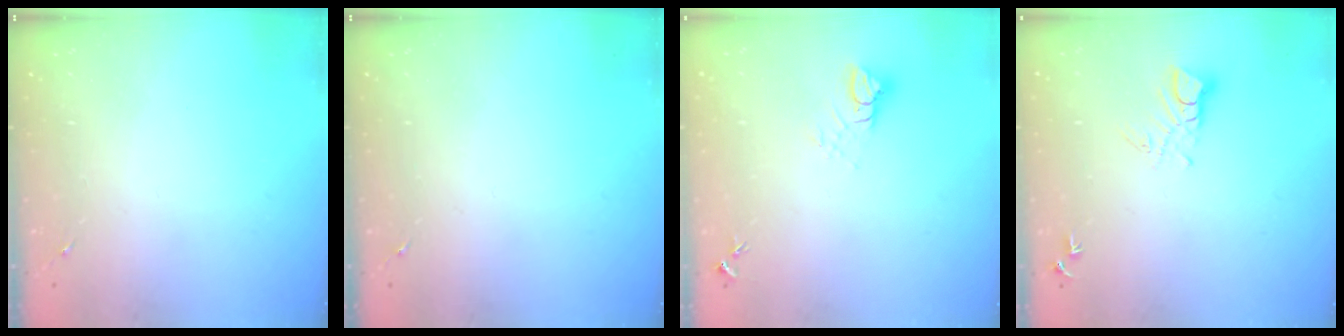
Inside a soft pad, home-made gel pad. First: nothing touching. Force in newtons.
{"total": 0.0}
{"total": 5.0, "press": 5.0, "slide": 0.4}
{"total": 5.9, "press": 5.9, "slide": 0.5}